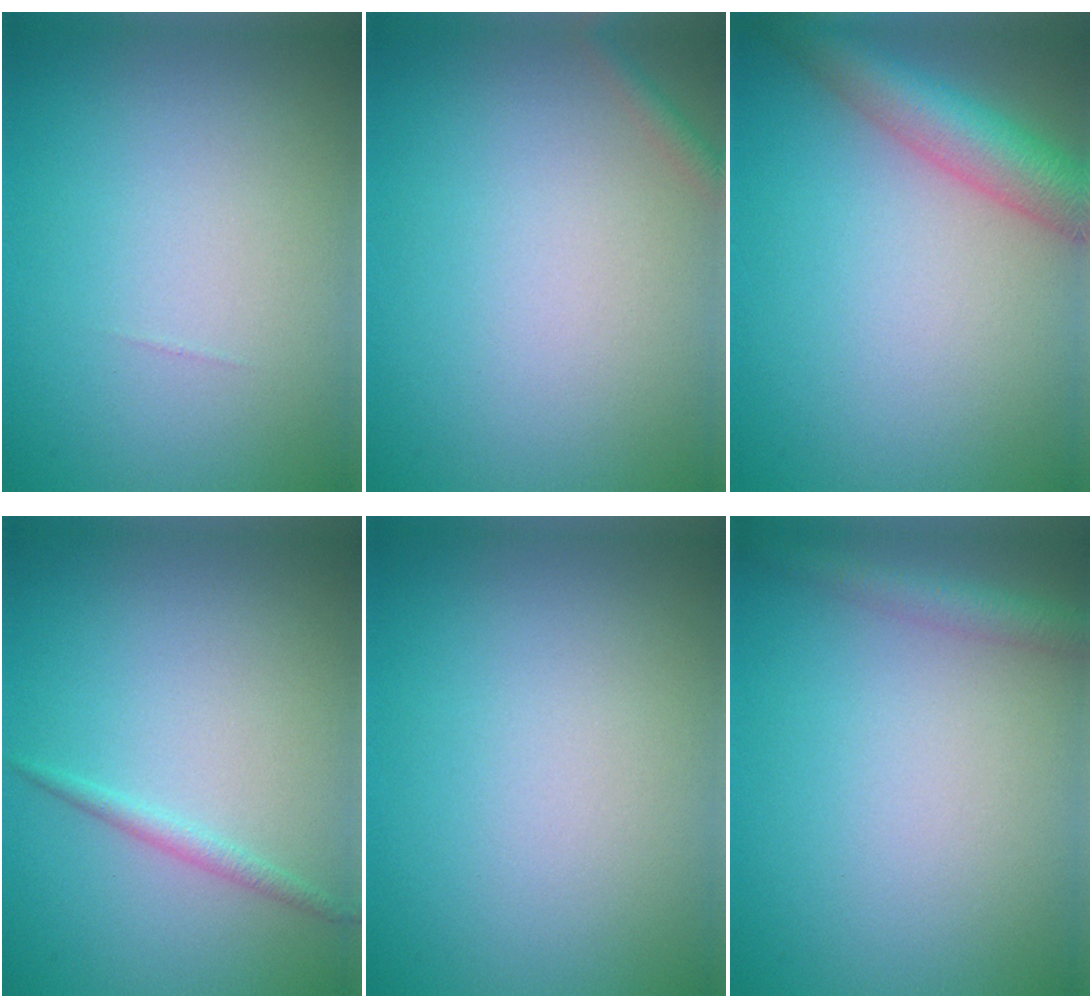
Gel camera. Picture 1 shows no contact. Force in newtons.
{"total": 1.0, "press": 1.0, "slide": 0.0}
{"total": 5.8, "press": 5.8, "slide": 0.2}
{"total": 1.1, "press": 1.1, "slide": 0.0}
{"total": 0.0}
{"total": 2.2, "press": 2.2, "slide": 0.1}